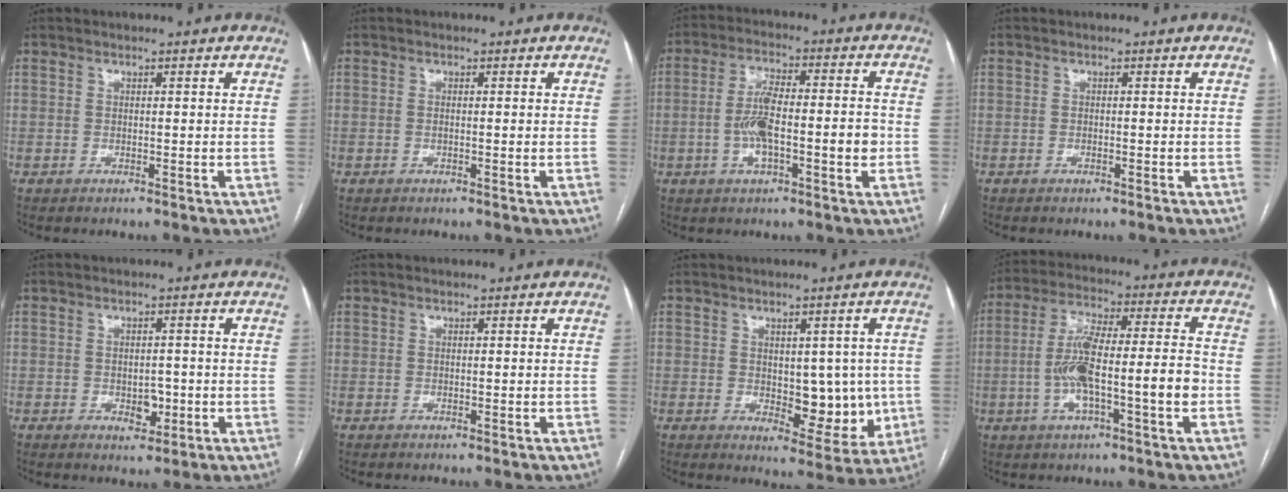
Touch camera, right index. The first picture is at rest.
{"total": 0.6, "force": [0.0, 0.1, 0.6], "torque": [-0.014, -0.002, 0.002]}
{"total": 9.4, "force": [-1.6, 2.5, 8.9], "torque": [-0.165, 0.019, -0.028]}
{"total": 0.0}
{"total": 3.0, "force": [-0.7, 1.9, 2.2], "torque": [-0.028, 0.001, -0.004]}
{"total": 0.0}
{"total": 8.4, "force": [-0.2, 4.6, 7.0], "torque": [-0.069, 0.003, 0.012]}
{"total": 12.4, "force": [-2.7, 1.5, 12.0], "torque": [-0.225, 0.019, -0.048]}